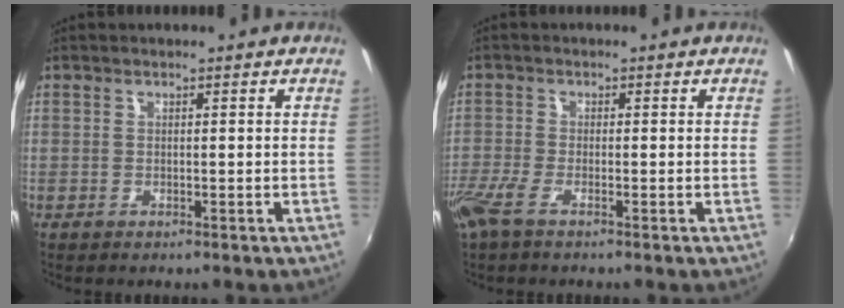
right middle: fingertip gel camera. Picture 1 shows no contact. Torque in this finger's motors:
{"motor_torque": [1.14, -1.00, 0.49, 0.16]}